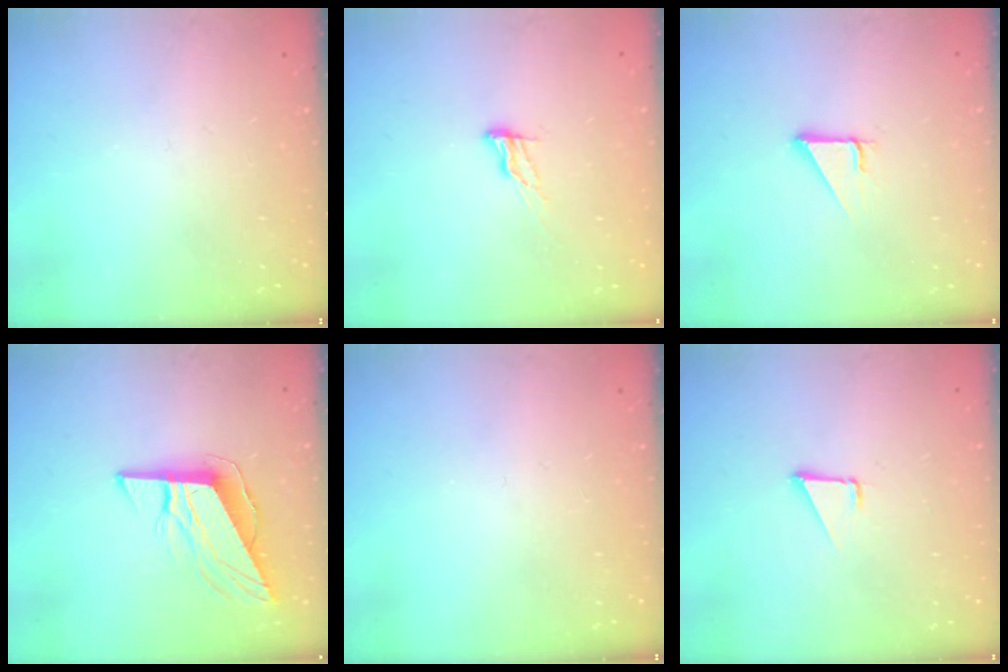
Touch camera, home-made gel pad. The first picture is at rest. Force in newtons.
{"total": 5.1, "press": 5.1, "slide": 0.5}
{"total": 3.0, "press": 3.0, "slide": 0.1}
{"total": 10.3, "press": 10.2, "slide": 1.9}
{"total": 0.0}
{"total": 1.6, "press": 1.5, "slide": 0.1}